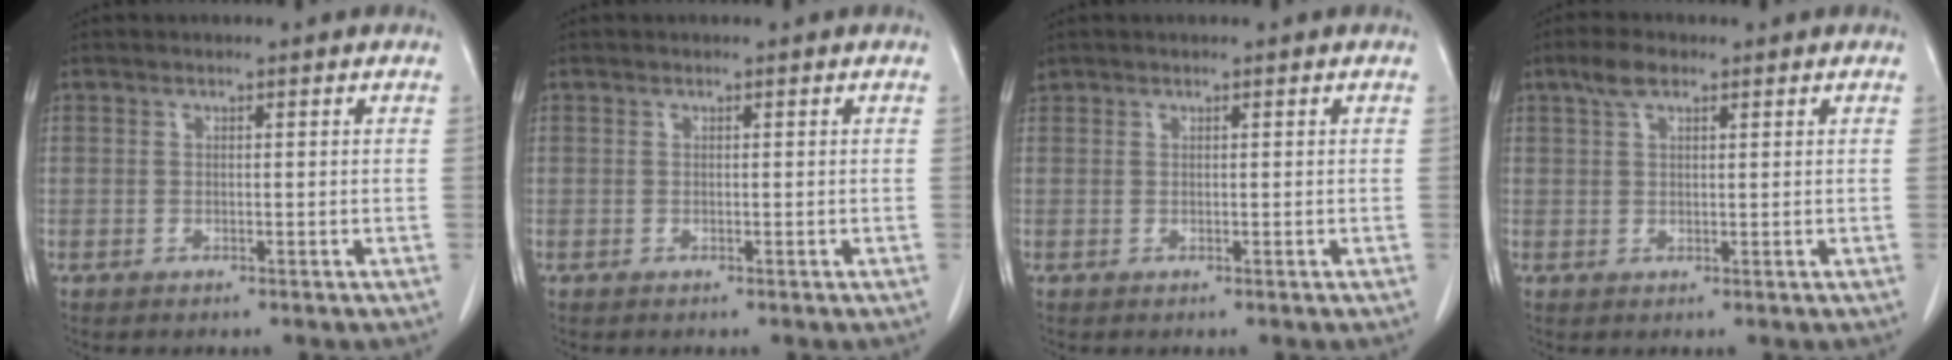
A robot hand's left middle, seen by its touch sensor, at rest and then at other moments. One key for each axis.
{"total": 0.0}
{"total": 0.5, "fx": 0.5, "fy": 0.2, "fz": -0.1, "tx": -0.005, "ty": 0.015, "tz": 0.013}
{"total": 3.1, "fx": 2.0, "fy": 1.3, "fz": 2.1, "tx": -0.046, "ty": 0.012, "tz": 0.040}